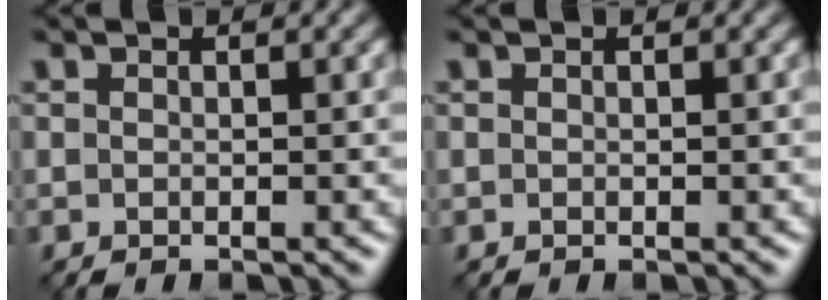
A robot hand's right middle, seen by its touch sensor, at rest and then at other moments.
{"total": 0.0}